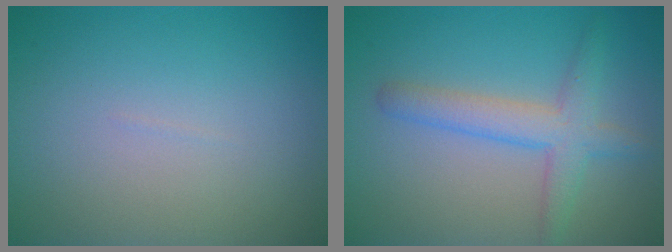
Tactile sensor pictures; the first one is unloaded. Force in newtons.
{"total": 3.7, "press": 3.7, "slide": 0.1}